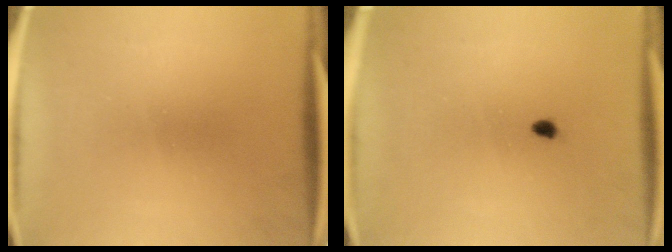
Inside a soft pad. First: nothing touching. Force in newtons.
{"total": 0.7}